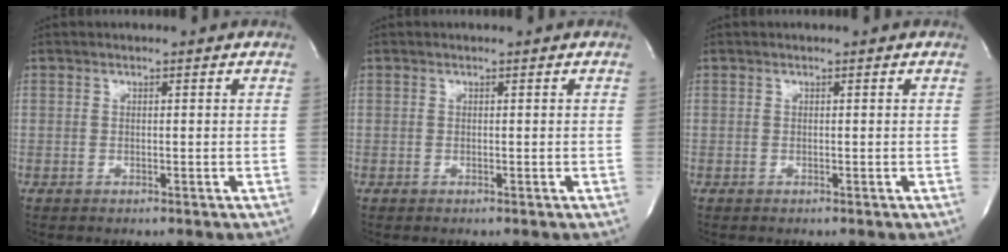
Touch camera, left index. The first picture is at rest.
{"total": 0.0}
{"total": 0.0}